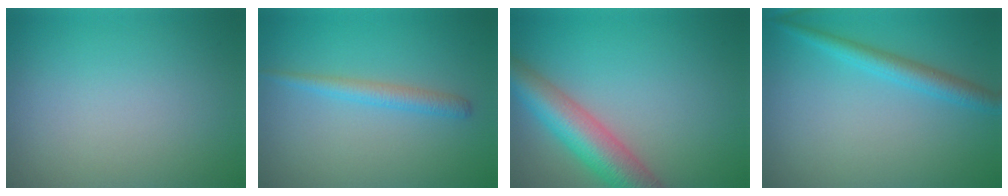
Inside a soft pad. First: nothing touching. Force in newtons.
{"total": 2.0, "press": 2.0, "slide": 0.0}
{"total": 6.6, "press": 6.6, "slide": 0.3}
{"total": 2.6, "press": 2.6, "slide": 0.1}